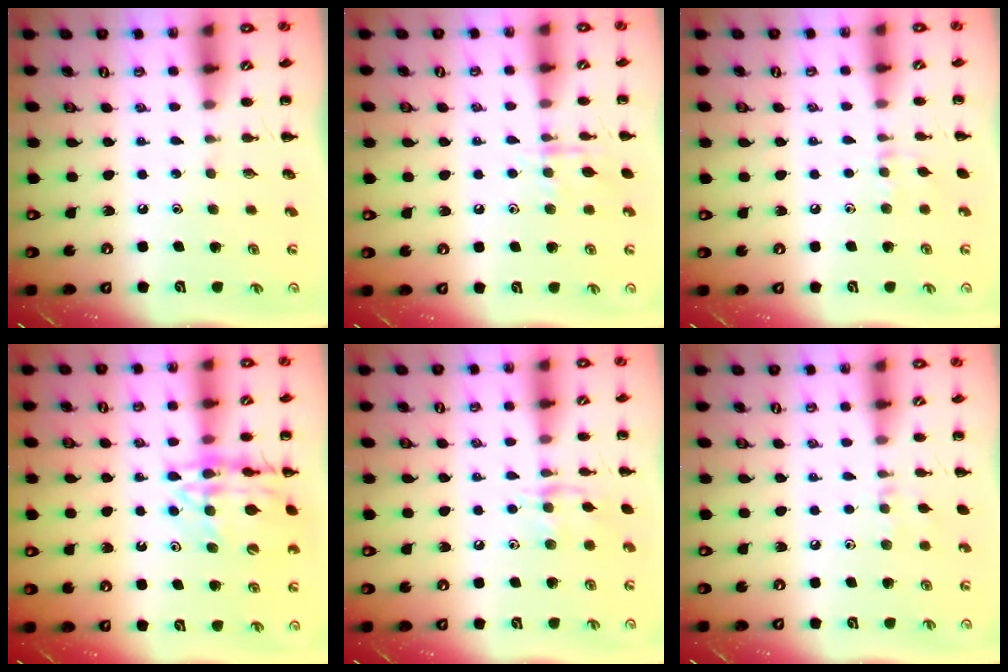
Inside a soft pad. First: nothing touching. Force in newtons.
{"total": 8.1, "press": 8.1, "slide": 0.7}
{"total": 3.8, "press": 3.5, "slide": 1.4}
{"total": 17.4, "press": 17.2, "slide": 2.4}
{"total": 8.7, "press": 8.7, "slide": 0.8}
{"total": 5.9, "press": 5.6, "slide": 1.8}